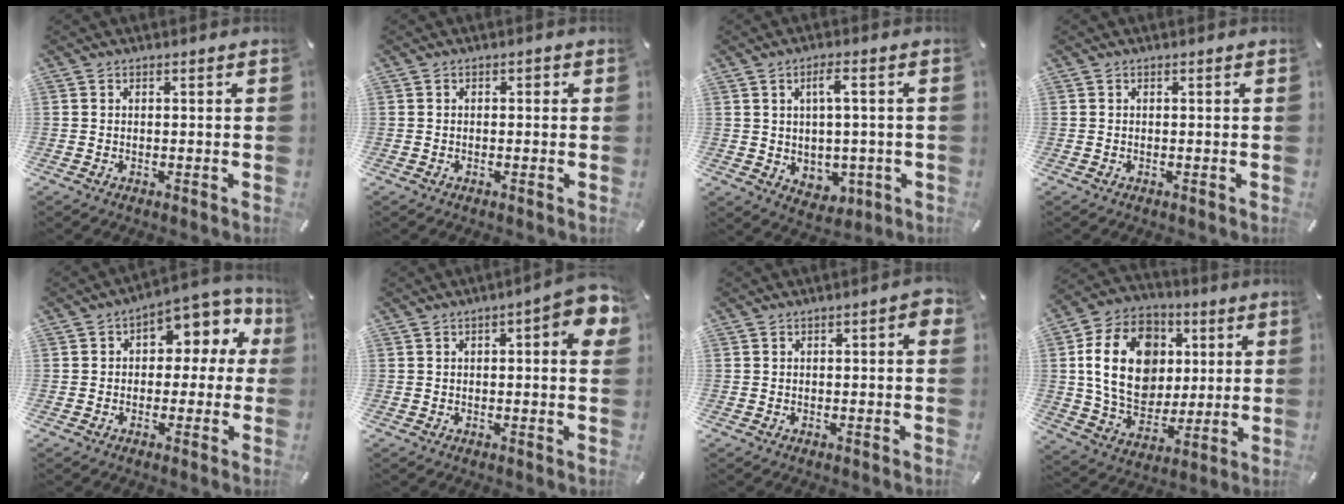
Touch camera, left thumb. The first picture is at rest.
{"total": 0.8, "force": [-0.3, 0.6, 0.5], "torque": [-0.009, 0.003, -0.007]}
{"total": 5.7, "force": [1.0, 3.8, 4.2], "torque": [-0.068, -0.003, 0.016]}
{"total": 0.0}
{"total": 7.8, "force": [2.7, 5.4, 4.9], "torque": [-0.066, -0.022, 0.046]}
{"total": 6.8, "force": [1.9, 1.9, 6.2], "torque": [-0.083, -0.007, 0.027]}
{"total": 2.9, "force": [0.2, 1.0, 2.7], "torque": [-0.032, 0.001, -0.001]}
{"total": 20.2, "force": [3.4, 15.7, 12.2], "torque": [-0.233, 0.003, 0.066]}